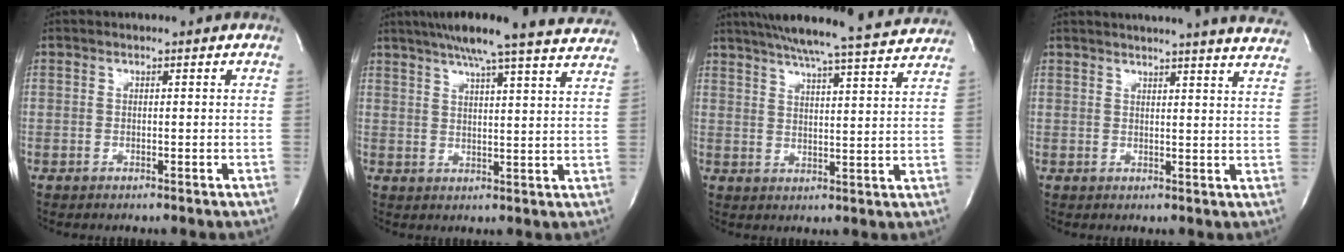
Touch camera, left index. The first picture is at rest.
{"total": 20.7, "force": [18.5, -0.1, 9.3], "torque": [-0.152, -0.013, 0.229]}
{"total": 20.6, "force": [18.9, -0.2, 8.3], "torque": [-0.140, -0.016, 0.243]}
{"total": 20.4, "force": [19.0, 0.1, 7.4], "torque": [-0.113, -0.040, 0.218]}